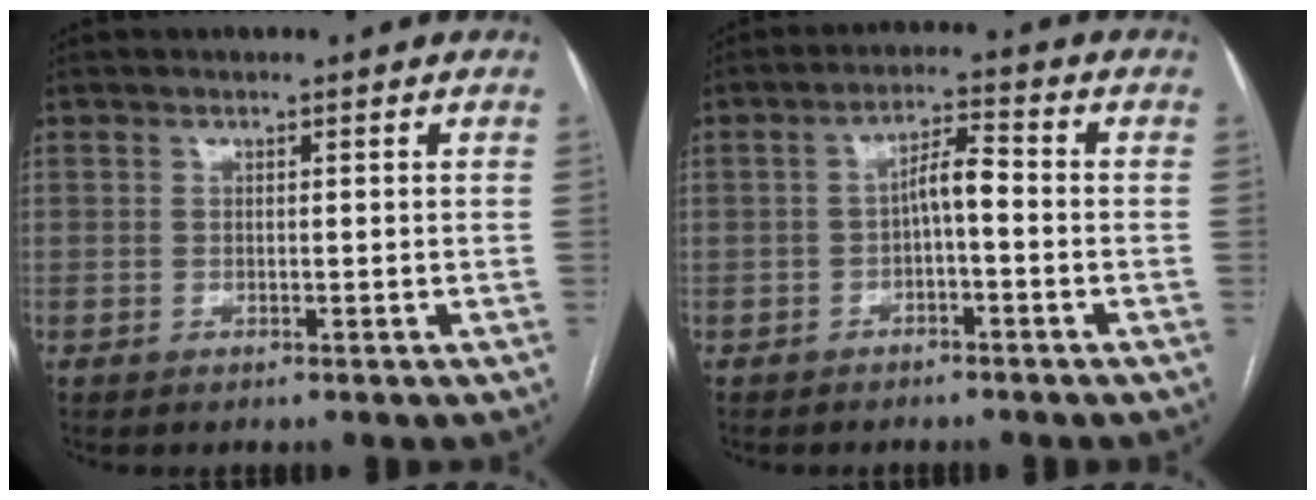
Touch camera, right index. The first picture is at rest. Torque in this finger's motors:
{"motor_torque": [0.60, -0.09, 0.39, 0.08]}